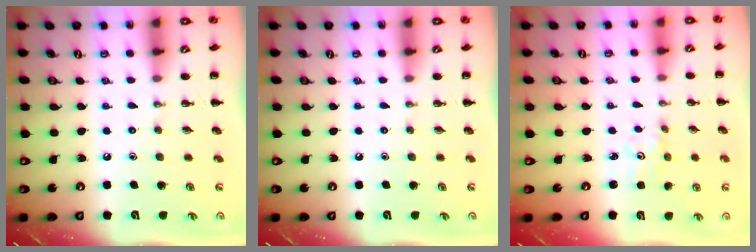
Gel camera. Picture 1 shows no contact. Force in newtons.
{"total": 0.0}
{"total": 2.1, "press": 2.0, "slide": 0.6}